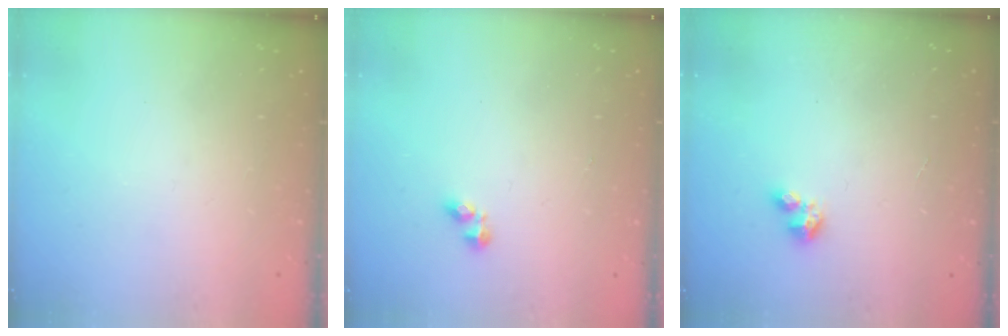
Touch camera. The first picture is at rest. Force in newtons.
{"total": 2.5, "press": 2.5, "slide": 0.4}
{"total": 1.8, "press": 1.7, "slide": 0.3}